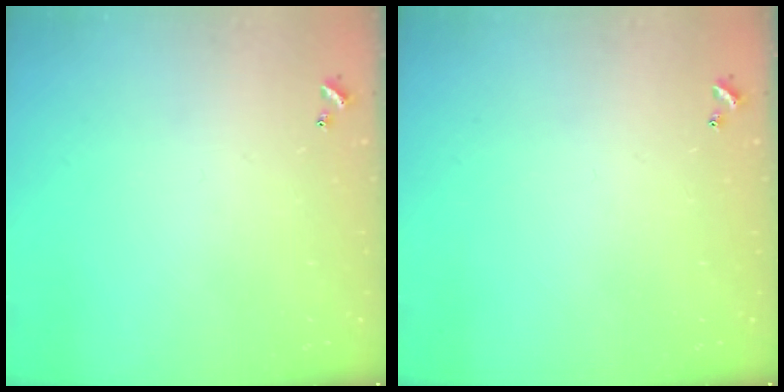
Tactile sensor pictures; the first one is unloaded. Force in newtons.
{"total": 0.0}